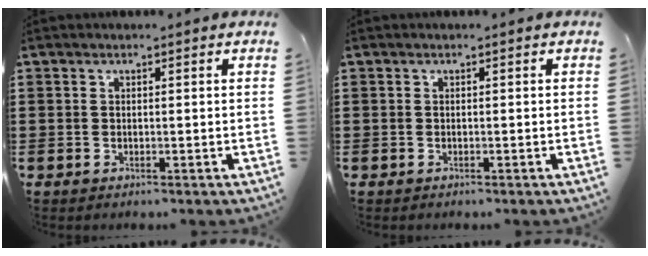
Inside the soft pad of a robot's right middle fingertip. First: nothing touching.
{"total": 0.0}